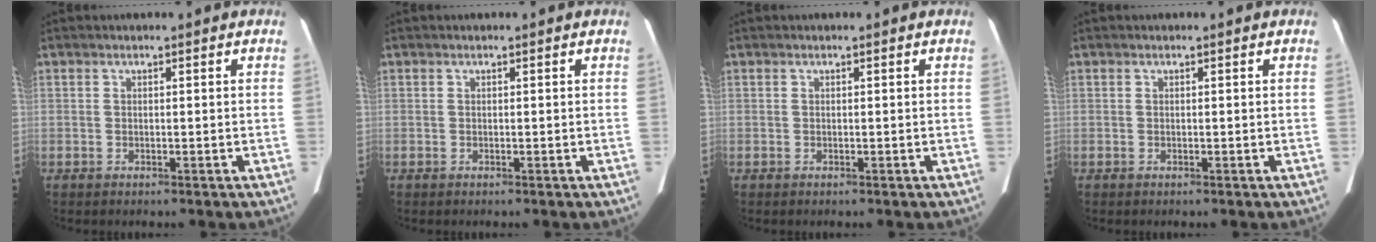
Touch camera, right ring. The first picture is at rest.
{"total": 0.0}
{"total": 0.0}
{"total": 0.0}